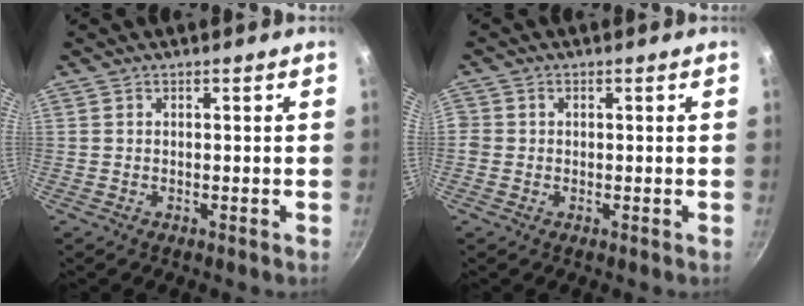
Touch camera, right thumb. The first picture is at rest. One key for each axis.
{"total": 1.8, "fx": -0.3, "fy": 1.6, "fz": 0.6, "tx": -0.009, "ty": 0.004, "tz": -0.009}